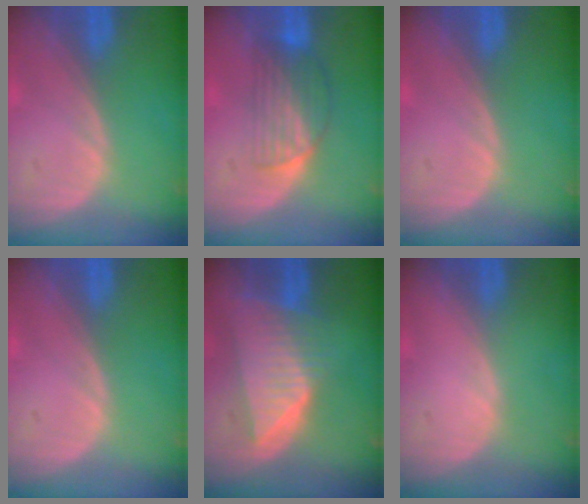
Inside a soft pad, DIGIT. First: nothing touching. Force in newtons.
{"total": 6.5, "press": 5.5, "slide": 3.5}
{"total": 0.0}
{"total": 0.0}
{"total": 8.4, "press": 7.6, "slide": 3.7}
{"total": 0.0}